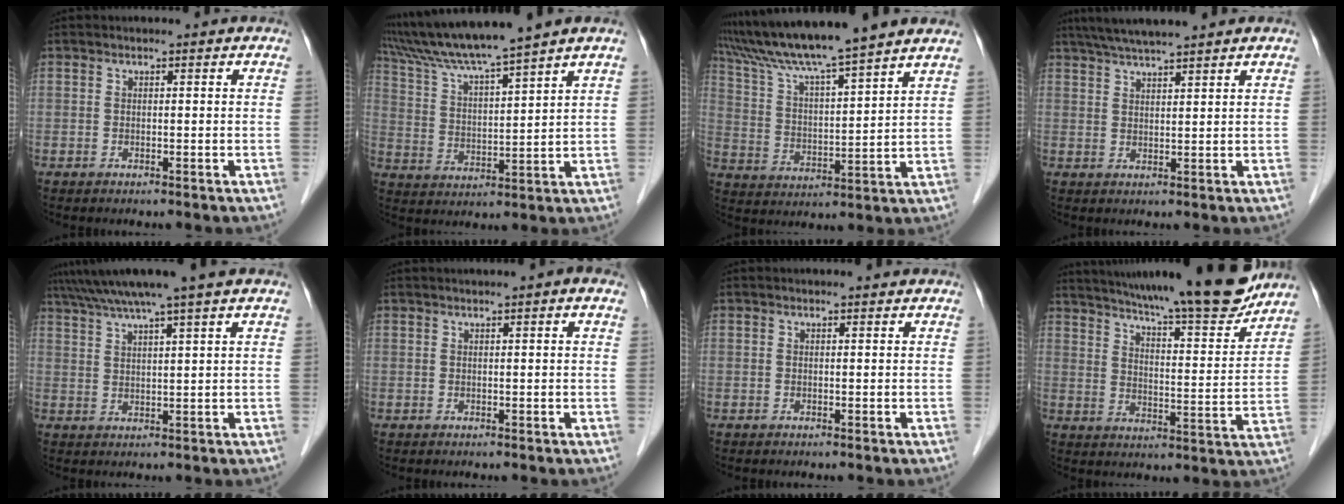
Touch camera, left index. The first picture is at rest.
{"total": 12.7, "force": [10.9, -2.0, 6.1], "torque": [-0.115, 0.014, 0.197]}
{"total": 17.1, "force": [14.8, -1.0, 8.5], "torque": [-0.155, 0.017, 0.239]}
{"total": 7.6, "force": [6.6, -0.3, 3.9], "torque": [-0.066, 0.028, 0.106]}
{"total": 8.8, "force": [7.1, -1.6, 5.0], "torque": [-0.085, 0.024, 0.108]}
{"total": 2.0, "force": [1.2, -0.1, 1.6], "torque": [-0.024, 0.012, 0.018]}
{"total": 0.9, "force": [0.9, 0.1, 0.2], "torque": [-0.011, 0.002, 0.011]}
{"total": 20.8, "force": [18.3, 1.1, 9.7], "torque": [-0.153, -0.033, 0.255]}